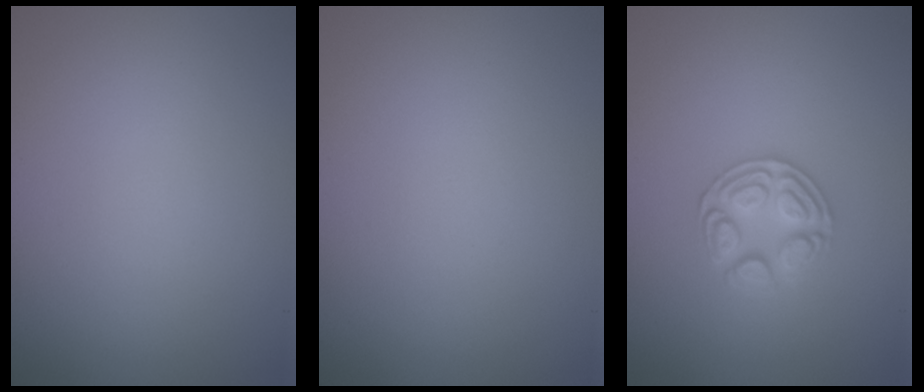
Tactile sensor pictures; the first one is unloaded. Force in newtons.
{"total": 0.0}
{"total": 3.0, "press": 2.8, "slide": 1.1}